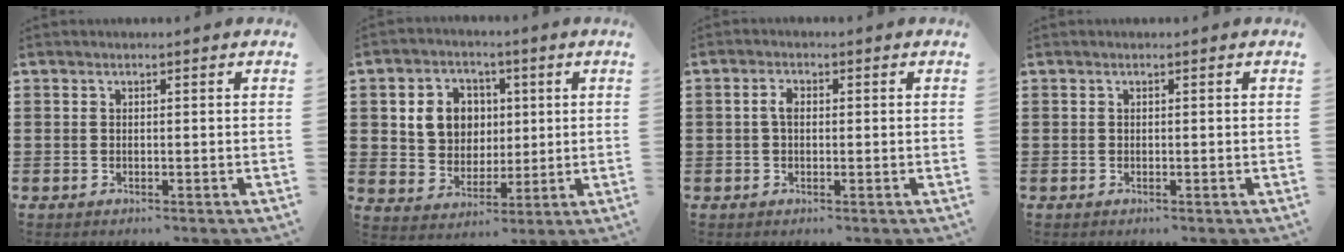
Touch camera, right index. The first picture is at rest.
{"total": 7.1, "force": [1.6, 6.3, 2.9], "torque": [-0.070, 0.015, 0.024]}
{"total": 2.2, "force": [0.0, 1.2, 1.9], "torque": [-0.038, 0.006, -0.001]}
{"total": 0.0}